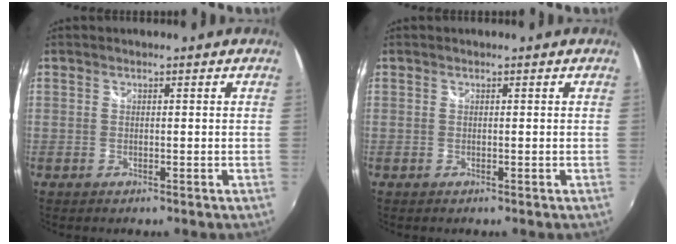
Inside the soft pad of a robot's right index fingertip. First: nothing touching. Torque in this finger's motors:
{"motor_torque": [0.34, 0.05, -0.01, 0.01]}